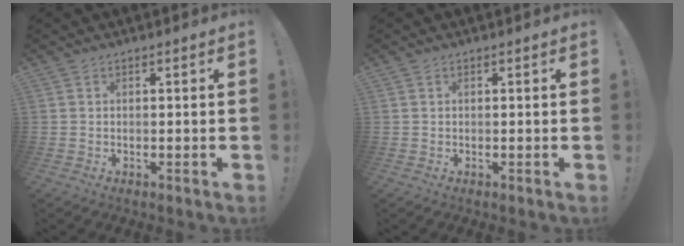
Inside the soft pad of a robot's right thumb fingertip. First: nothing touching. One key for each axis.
{"total": 0.0}